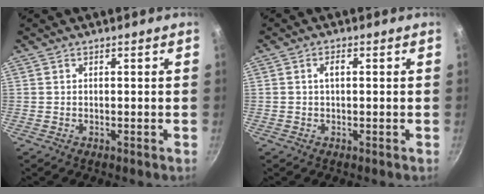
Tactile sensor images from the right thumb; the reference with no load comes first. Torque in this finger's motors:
{"motor_torque": [-0.56, 0.30, 0.31, 0.23, -0.03]}